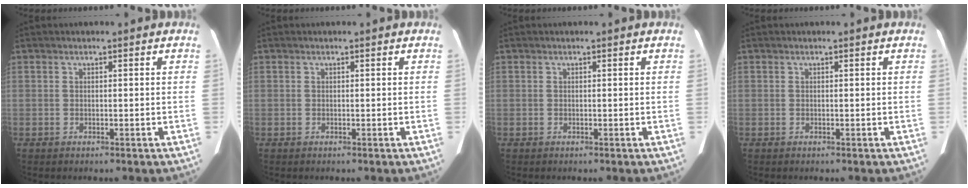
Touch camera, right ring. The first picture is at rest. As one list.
[{"total": 0.0}, {"total": 0.0}, {"total": 0.0}]